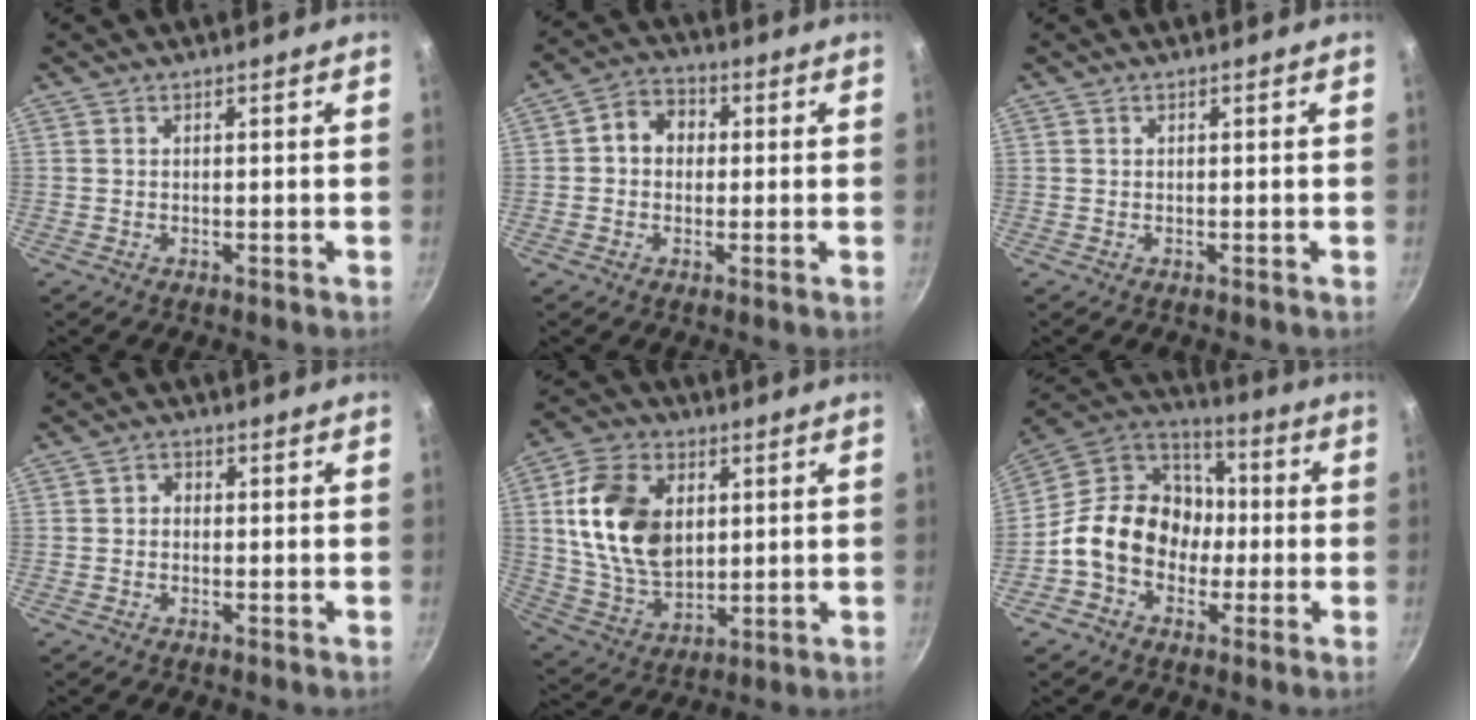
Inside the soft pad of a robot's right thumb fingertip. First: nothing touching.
{"total": 6.3, "force": [0.6, 5.3, 3.4], "torque": [-0.028, 0.014, -0.005]}
{"total": 0.0}
{"total": 1.7, "force": [-0.3, 1.5, 0.8], "torque": [-0.011, 0.008, -0.009]}
{"total": 17.2, "force": [3.2, 11.8, 12.1], "torque": [-0.207, -0.007, 0.067]}
{"total": 17.1, "force": [-2.6, 13.9, 9.5], "torque": [-0.114, 0.052, -0.063]}